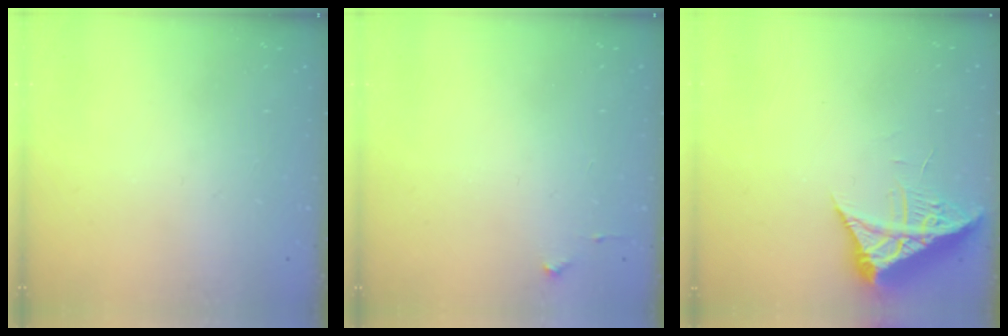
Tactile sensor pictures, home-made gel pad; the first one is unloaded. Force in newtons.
{"total": 2.7, "press": 2.6, "slide": 0.4}
{"total": 7.2, "press": 7.2, "slide": 0.8}